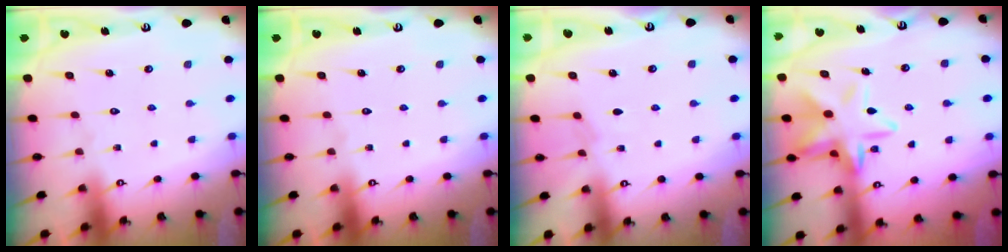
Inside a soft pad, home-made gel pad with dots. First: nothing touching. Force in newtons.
{"total": 0.0}
{"total": 2.3, "press": 2.3, "slide": 0.5}
{"total": 13.7, "press": 13.6, "slide": 1.3}